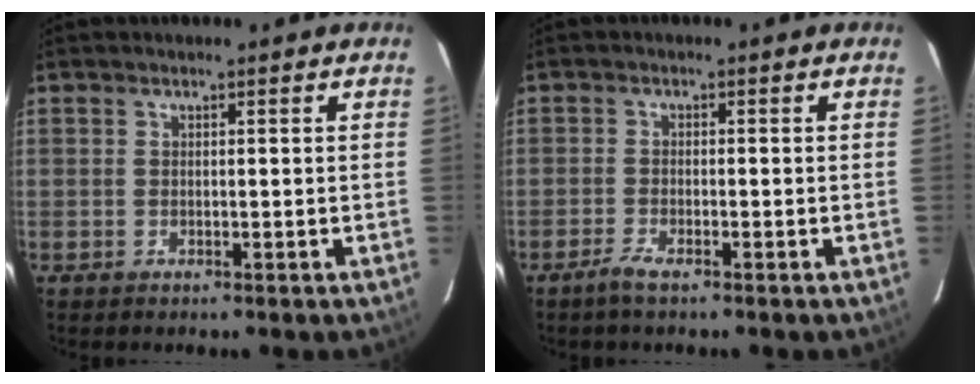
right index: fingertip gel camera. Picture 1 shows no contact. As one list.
[{"total": 2.1, "force": [-1.7, 0.1, 1.3], "torque": [-0.035, -0.004, -0.034]}]